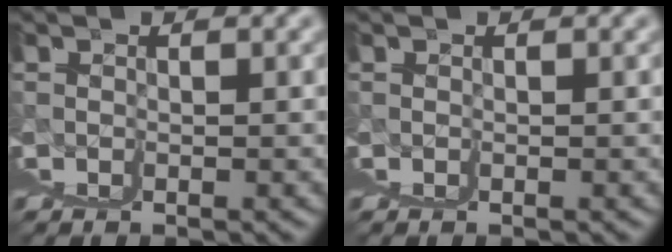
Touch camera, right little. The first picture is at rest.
{"total": 0.0}